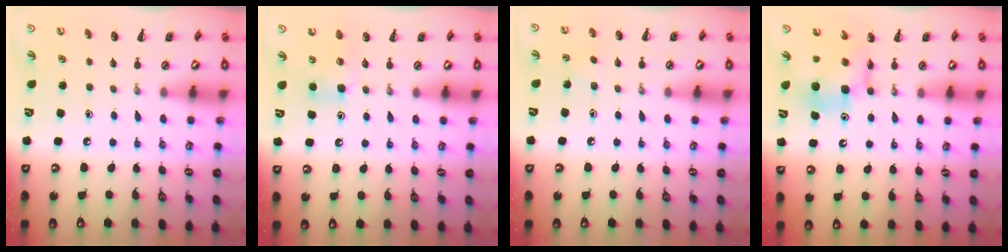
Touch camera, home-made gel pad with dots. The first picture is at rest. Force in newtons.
{"total": 5.3, "press": 5.1, "slide": 1.3}
{"total": 5.8, "press": 5.7, "slide": 1.3}
{"total": 7.4, "press": 7.4, "slide": 0.6}